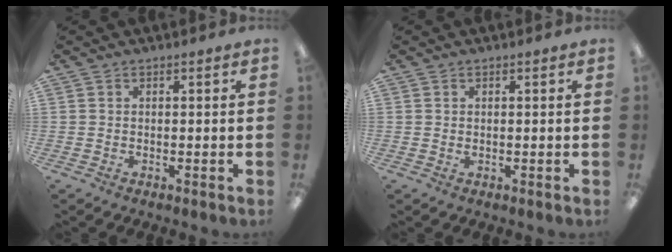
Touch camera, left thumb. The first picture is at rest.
{"total": 0.5, "force": [0.1, 0.3, 0.4], "torque": [-0.010, 0.001, 0.002]}